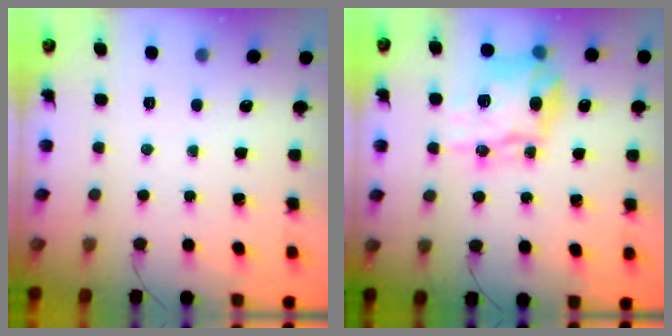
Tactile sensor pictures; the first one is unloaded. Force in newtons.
{"total": 17.5, "press": 17.5, "slide": 0.7}